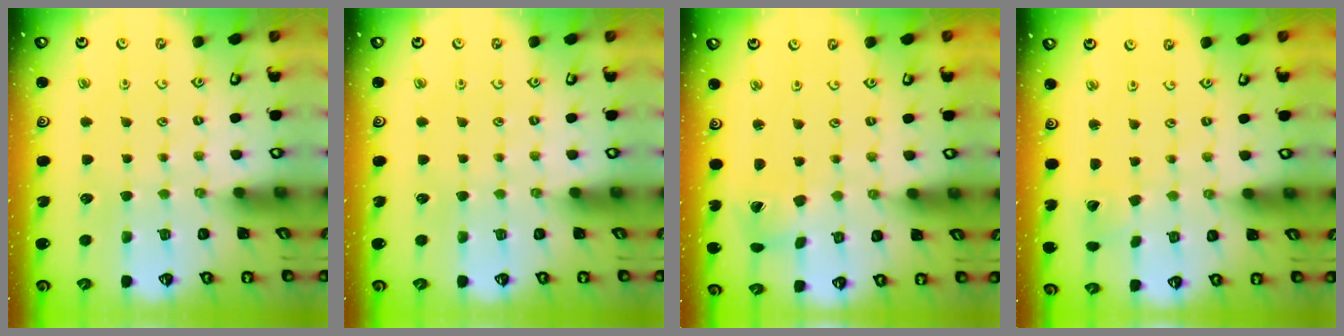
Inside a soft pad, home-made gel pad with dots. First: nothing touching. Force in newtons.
{"total": 0.0}
{"total": 2.2, "press": 2.2, "slide": 0.4}
{"total": 2.6, "press": 2.6, "slide": 0.2}